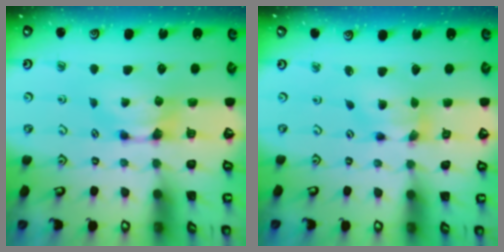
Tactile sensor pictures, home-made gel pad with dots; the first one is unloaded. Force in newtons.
{"total": 4.3, "press": 3.8, "slide": 1.9}